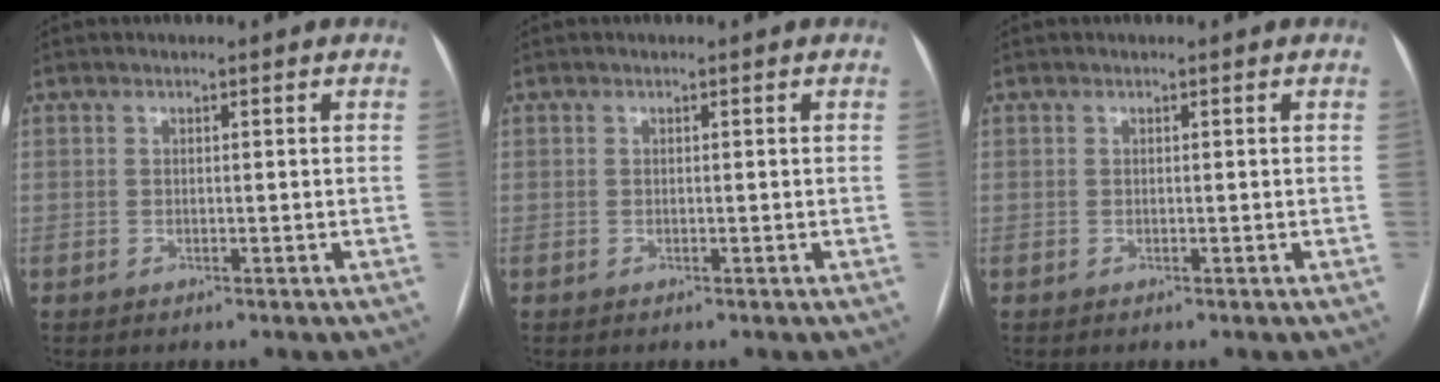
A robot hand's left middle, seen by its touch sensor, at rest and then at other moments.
{"total": 0.0}
{"total": 0.0}